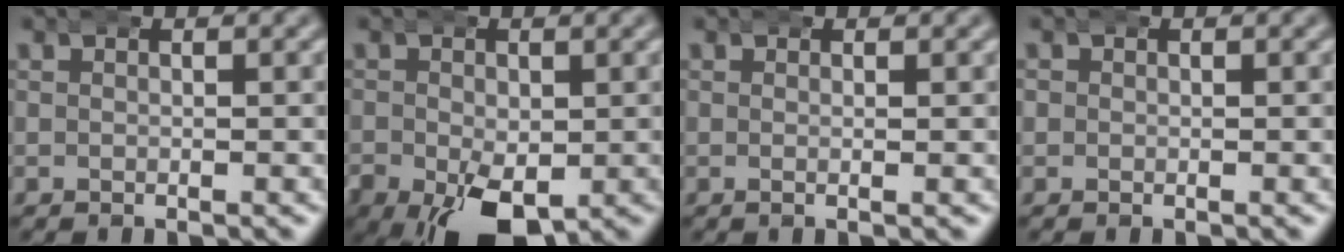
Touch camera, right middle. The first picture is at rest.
{"total": 8.4, "force": [-3.7, 5.1, 5.5], "torque": [-0.123, -0.053, -0.036]}
{"total": 0.7, "force": [0.0, -0.1, 0.7], "torque": [-0.011, 0.000, -0.004]}
{"total": 0.5, "force": [0.2, 0.5, 0.0], "torque": [-0.006, -0.001, 0.002]}